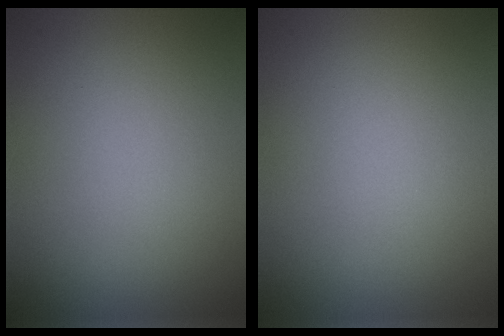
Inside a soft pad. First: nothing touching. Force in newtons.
{"total": 0.0}